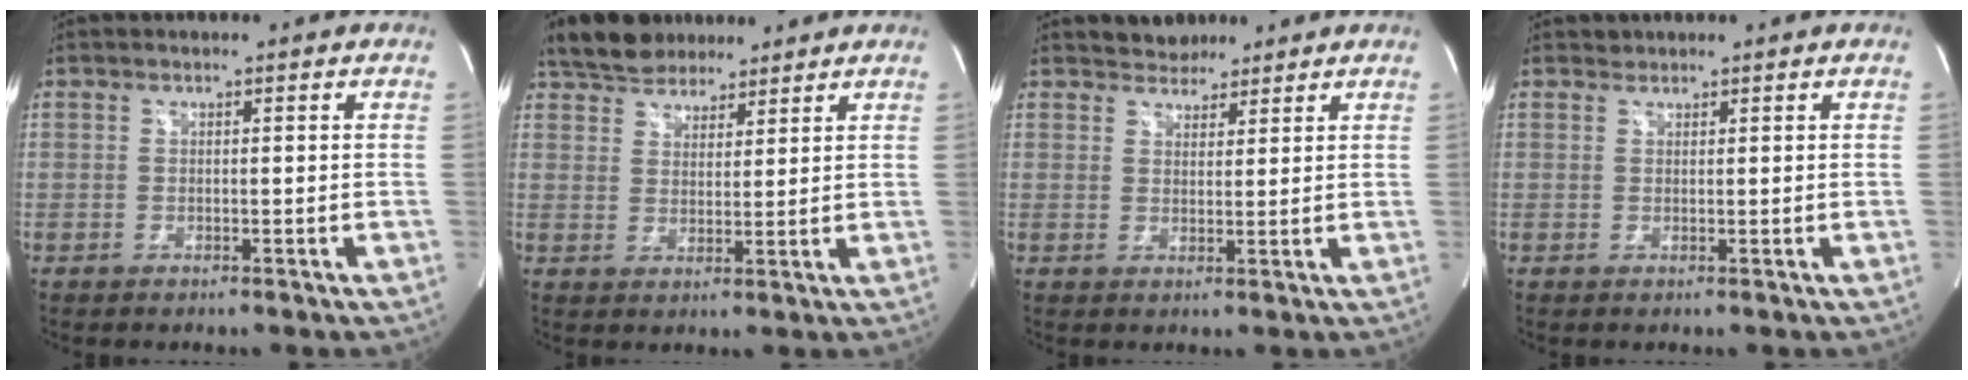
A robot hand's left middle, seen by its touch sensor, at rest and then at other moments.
{"total": 8.5, "force": [7.2, 3.7, 2.8], "torque": [-0.044, 0.024, 0.125]}
{"total": 3.8, "force": [3.3, 1.8, 0.4], "torque": [-0.004, 0.010, 0.052]}
{"total": 0.8, "force": [0.7, 0.3, -0.2], "torque": [0.001, 0.004, 0.010]}